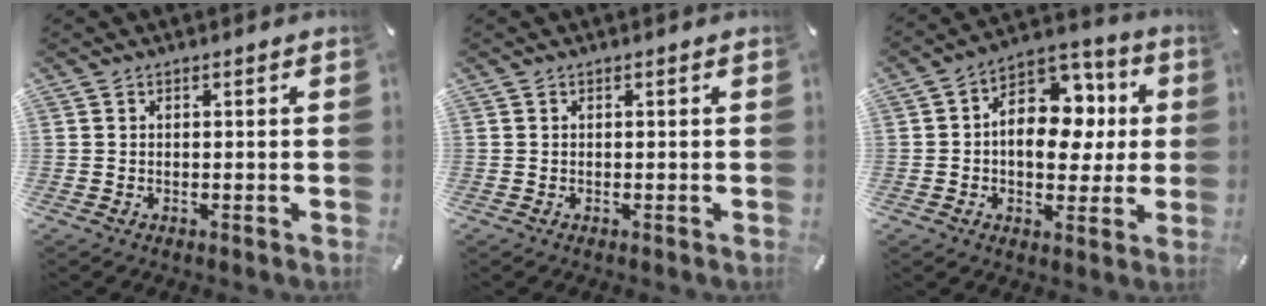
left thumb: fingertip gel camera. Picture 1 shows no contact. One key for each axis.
{"total": 0.0}
{"total": 13.5, "fx": 0.9, "fy": 10.4, "fz": 8.5, "tx": -0.116, "ty": -0.012, "tz": 0.019}